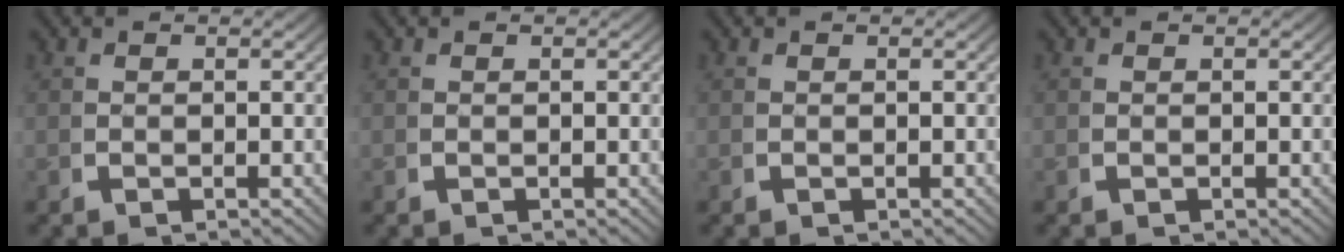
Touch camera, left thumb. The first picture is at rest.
{"total": 0.0}
{"total": 0.0}
{"total": 0.0}